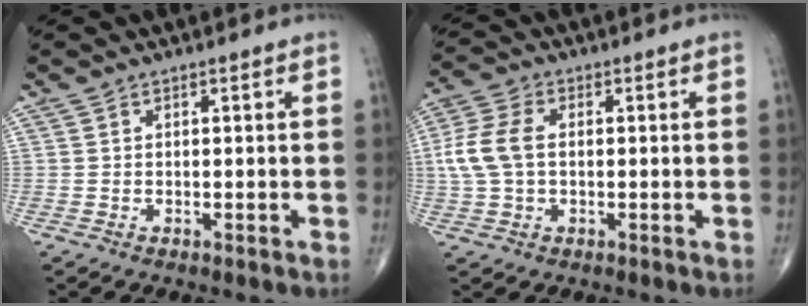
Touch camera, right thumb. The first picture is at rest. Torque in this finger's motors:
{"motor_torque": [-0.29, 0.53, 0.58, 0.09, 0.06]}